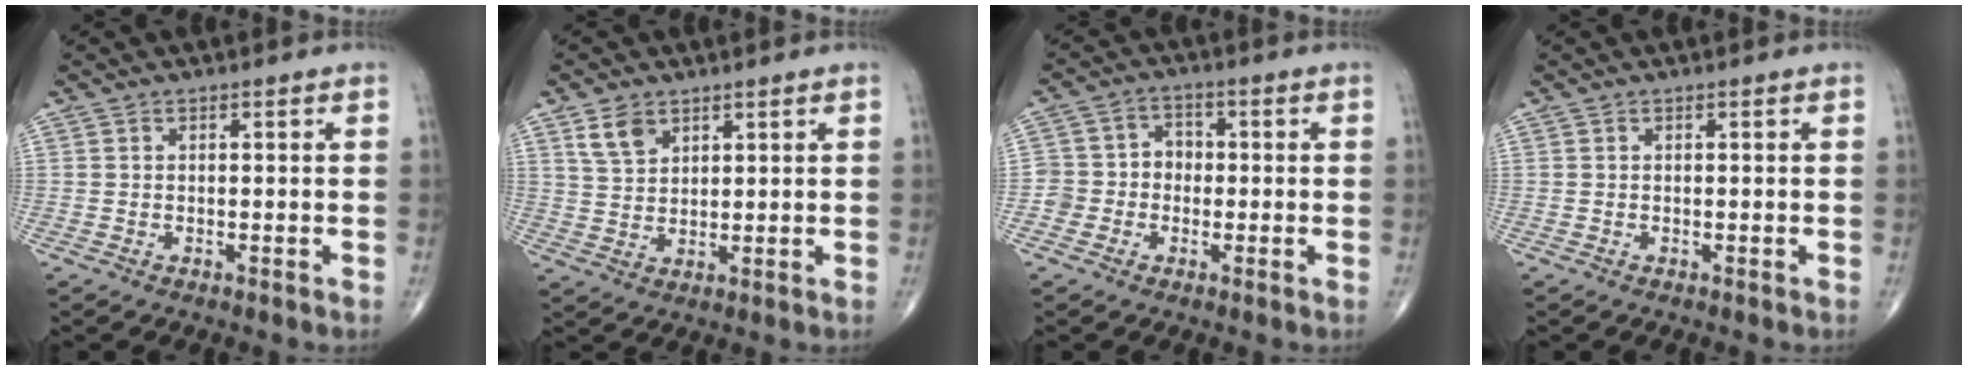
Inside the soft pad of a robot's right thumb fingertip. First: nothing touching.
{"total": 5.1, "force": [3.1, 3.2, 2.6], "torque": [-0.037, -0.015, 0.065]}
{"total": 5.7, "force": [-1.4, 5.3, 1.6], "torque": [0.000, 0.028, -0.032]}
{"total": 0.0}